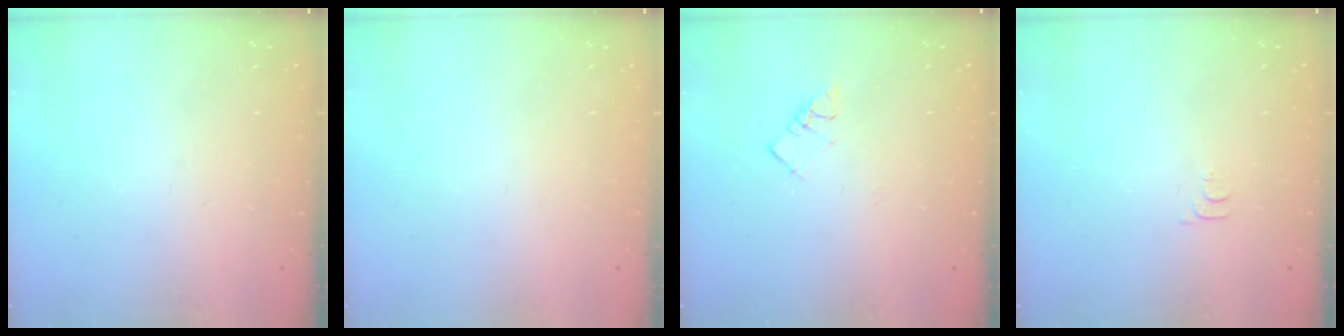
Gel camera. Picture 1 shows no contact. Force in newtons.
{"total": 1.6, "press": 1.6, "slide": 0.1}
{"total": 3.6, "press": 3.6, "slide": 0.3}
{"total": 4.6, "press": 4.5, "slide": 0.7}